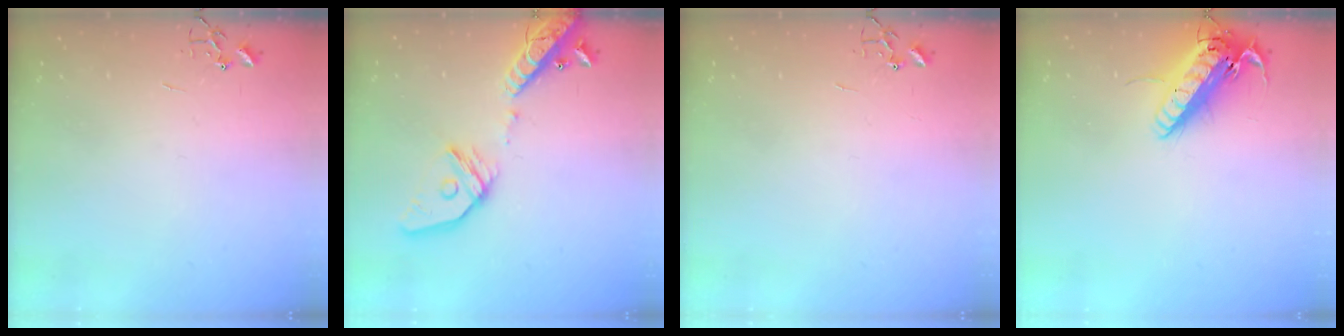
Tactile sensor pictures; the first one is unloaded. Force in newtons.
{"total": 18.3, "press": 17.9, "slide": 3.6}
{"total": 0.0}
{"total": 17.8, "press": 17.5, "slide": 3.3}